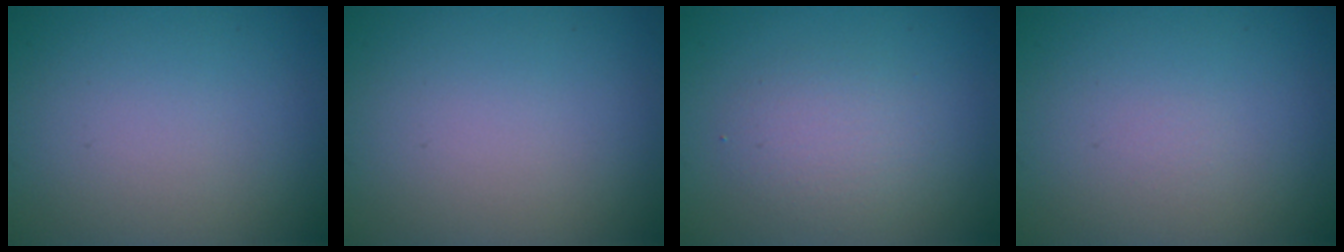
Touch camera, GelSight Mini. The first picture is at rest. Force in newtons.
{"total": 0.0}
{"total": 2.4, "press": 2.4, "slide": 0.2}
{"total": 0.0}